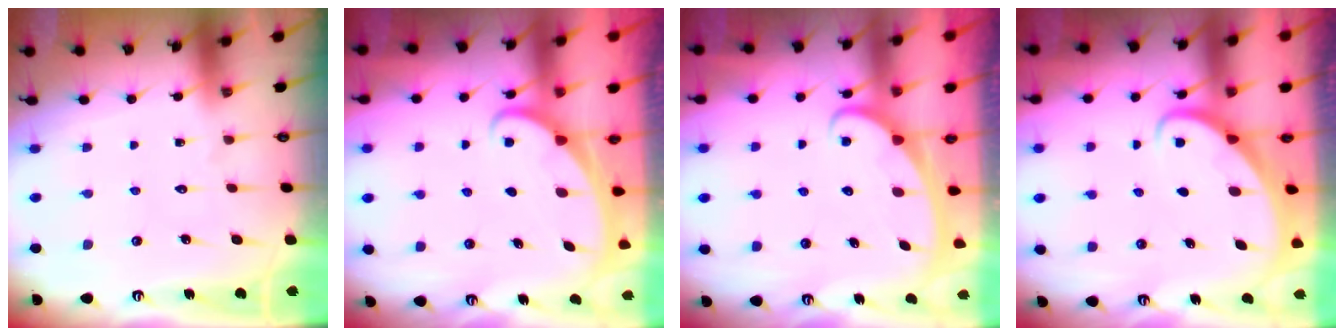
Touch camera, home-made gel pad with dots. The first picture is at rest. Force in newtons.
{"total": 1.7, "press": 1.7, "slide": 0.1}
{"total": 2.3, "press": 2.3, "slide": 0.3}
{"total": 2.2, "press": 2.2, "slide": 0.2}